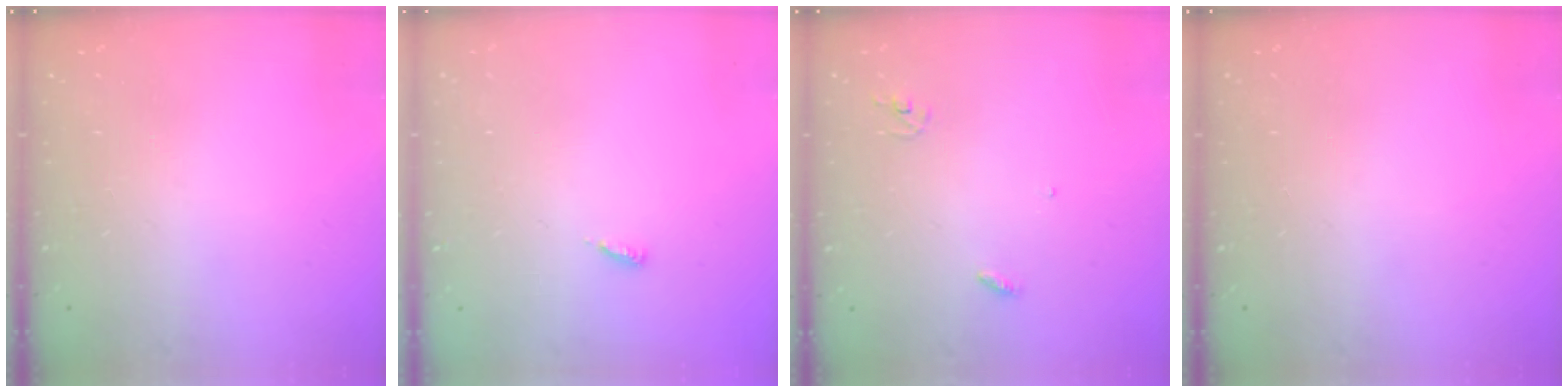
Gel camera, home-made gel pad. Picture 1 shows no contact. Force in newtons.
{"total": 2.9, "press": 2.9, "slide": 0.2}
{"total": 2.9, "press": 2.9, "slide": 0.2}
{"total": 0.0}